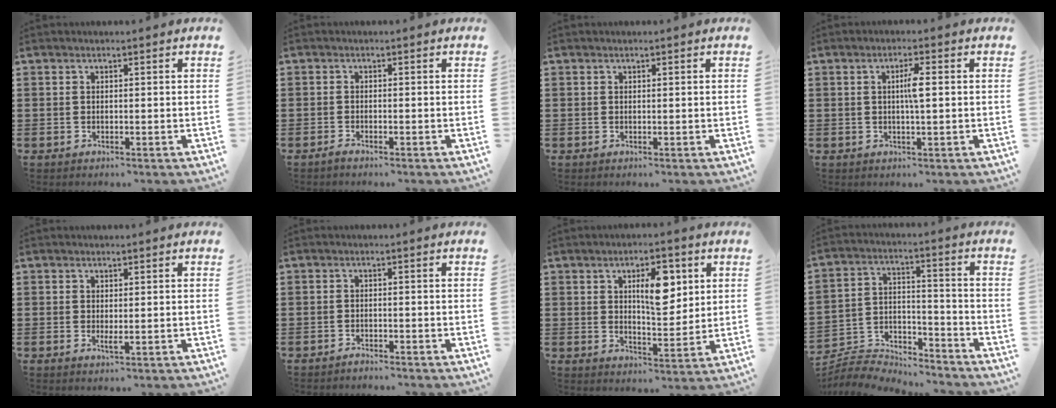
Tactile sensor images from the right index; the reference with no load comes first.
{"total": 0.8, "force": [-0.6, 0.0, 0.4], "torque": [-0.008, -0.003, -0.012]}
{"total": 0.0}
{"total": 3.1, "force": [0.2, 0.4, 3.1], "torque": [-0.058, 0.000, 0.001]}
{"total": 1.1, "force": [0.1, 0.2, 1.1], "torque": [-0.021, -0.002, 0.003]}
{"total": 1.3, "force": [-1.3, 0.0, 0.0], "torque": [-0.004, 0.001, -0.026]}
{"total": 7.3, "force": [2.6, 3.1, 6.1], "torque": [-0.089, -0.006, 0.034]}
{"total": 6.2, "force": [-6.0, 1.2, 1.0], "torque": [-0.035, 0.002, -0.125]}